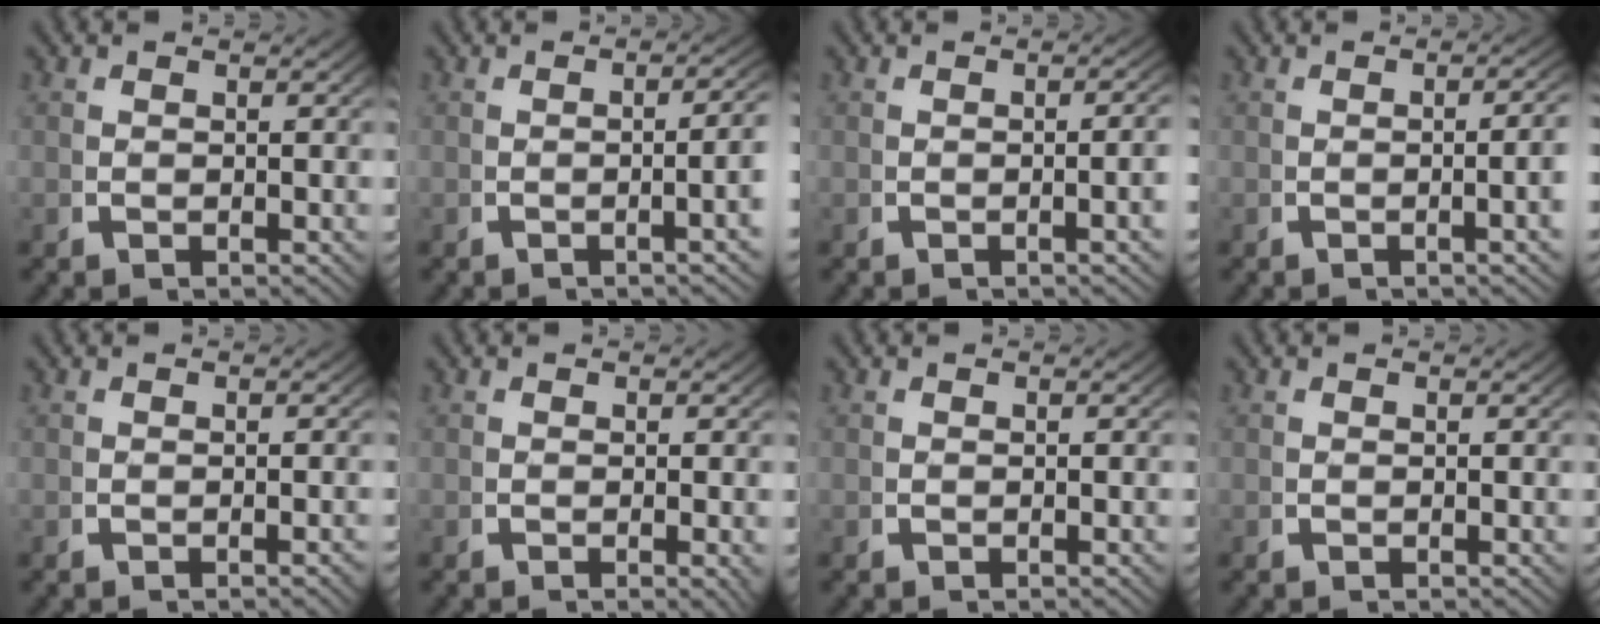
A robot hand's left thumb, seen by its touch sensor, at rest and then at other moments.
{"total": 4.4, "force": [-0.8, 1.2, 4.2], "torque": [-0.056, 0.008, -0.017]}
{"total": 2.6, "force": [-0.5, 0.6, 2.5], "torque": [-0.031, 0.004, -0.012]}
{"total": 3.8, "force": [-0.6, 1.0, 3.6], "torque": [-0.044, 0.006, -0.015]}
{"total": 0.6, "force": [-0.3, -0.1, 0.5], "torque": [-0.010, 0.004, -0.006]}
{"total": 1.2, "force": [-0.2, 0.2, 1.1], "torque": [-0.017, -0.003, -0.004]}
{"total": 0.0}
{"total": 0.0}